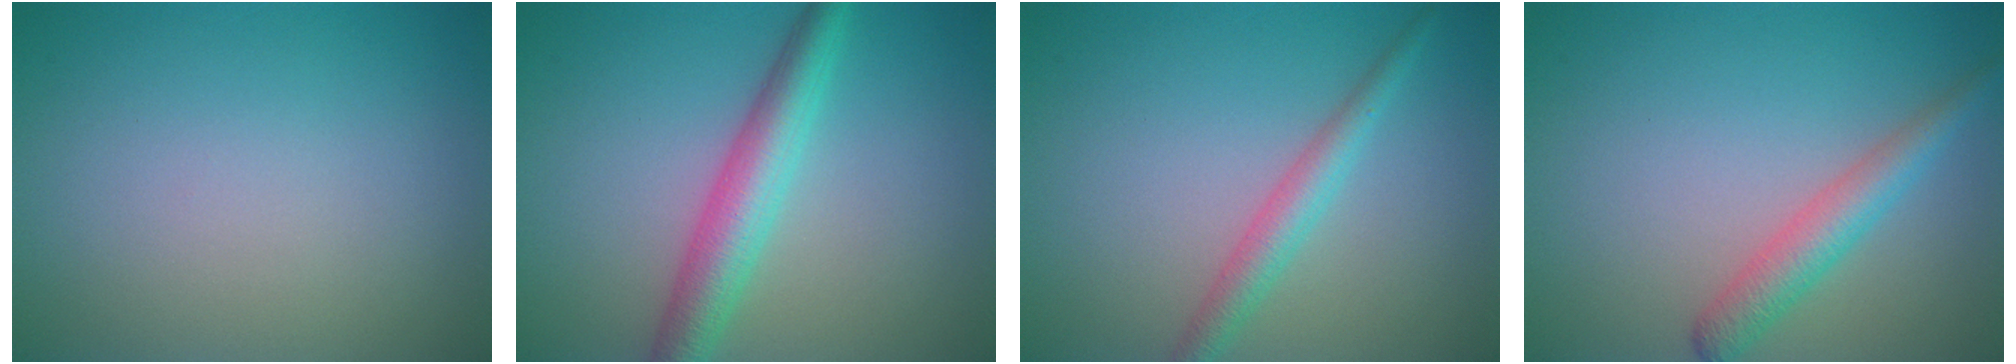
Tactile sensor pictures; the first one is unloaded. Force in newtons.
{"total": 4.6, "press": 4.6, "slide": 0.0}
{"total": 2.6, "press": 2.5, "slide": 0.1}
{"total": 3.1, "press": 3.1, "slide": 0.1}